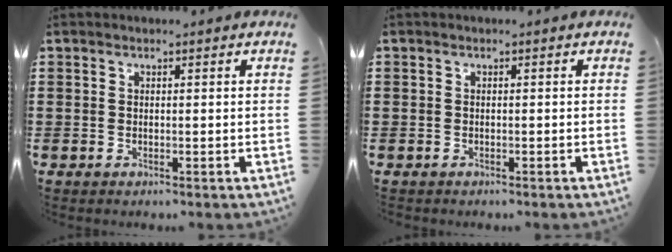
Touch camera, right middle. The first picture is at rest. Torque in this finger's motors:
{"motor_torque": [0.32, 0.02, -0.78, -0.21]}